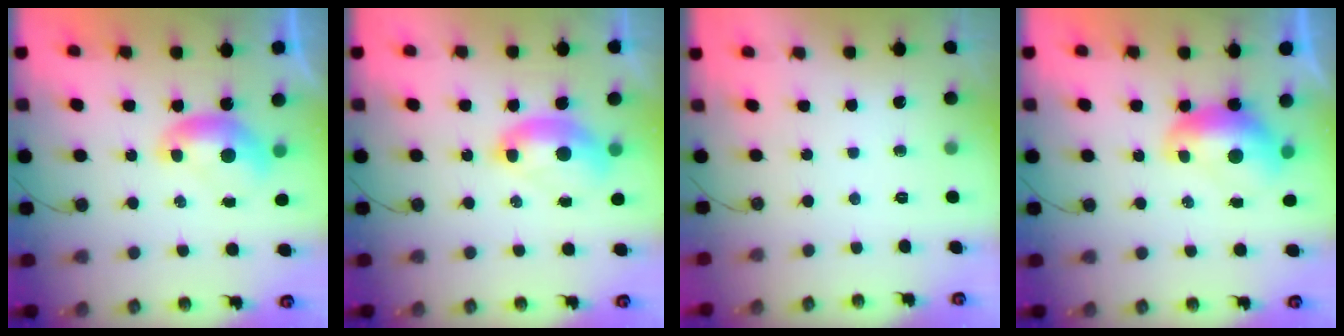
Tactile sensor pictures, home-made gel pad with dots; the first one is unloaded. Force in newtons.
{"total": 2.6, "press": 2.6, "slide": 0.6}
{"total": 0.0}
{"total": 1.6, "press": 1.6, "slide": 0.4}